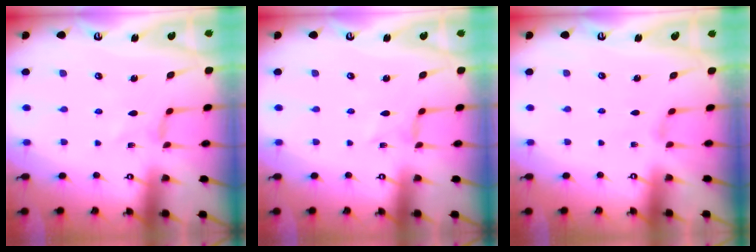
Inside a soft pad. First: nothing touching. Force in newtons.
{"total": 0.0}
{"total": 1.1, "press": 1.1, "slide": 0.4}